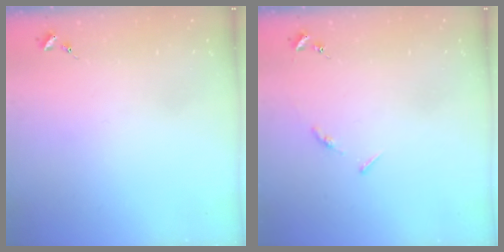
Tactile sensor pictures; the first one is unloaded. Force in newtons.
{"total": 4.5, "press": 4.4, "slide": 0.5}